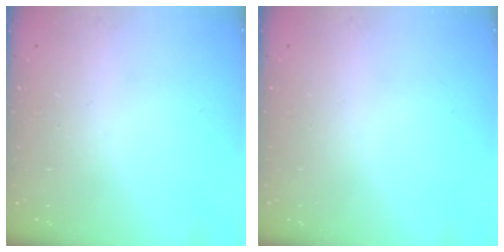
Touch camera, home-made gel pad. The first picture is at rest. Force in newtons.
{"total": 0.0}